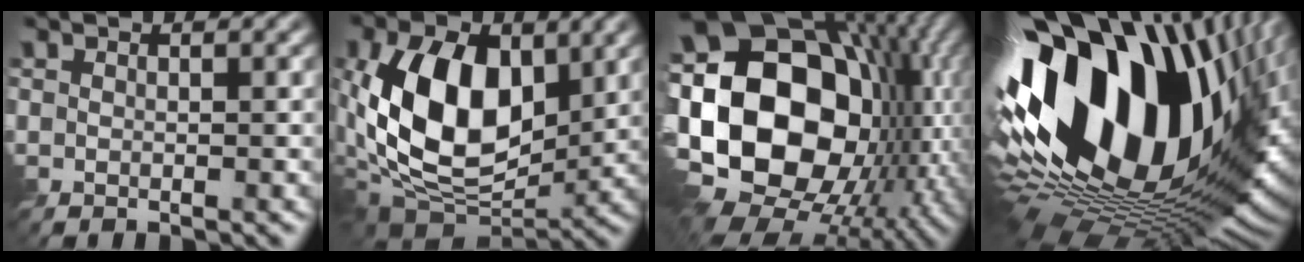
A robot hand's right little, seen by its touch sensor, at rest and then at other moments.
{"total": 13.3, "force": [0.9, 8.6, 10.2], "torque": [-0.189, -0.010, 0.001]}
{"total": 23.0, "force": [-2.5, 15.7, 16.6], "torque": [-0.329, 0.014, -0.060]}
{"total": 20.7, "force": [3.2, 11.4, 16.9], "torque": [-0.304, -0.014, 0.046]}